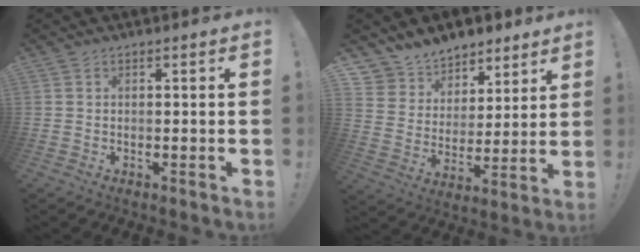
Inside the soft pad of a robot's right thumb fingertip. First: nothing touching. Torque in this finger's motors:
{"motor_torque": [-0.53, 1.06, 0.13, 0.14, 0.00]}